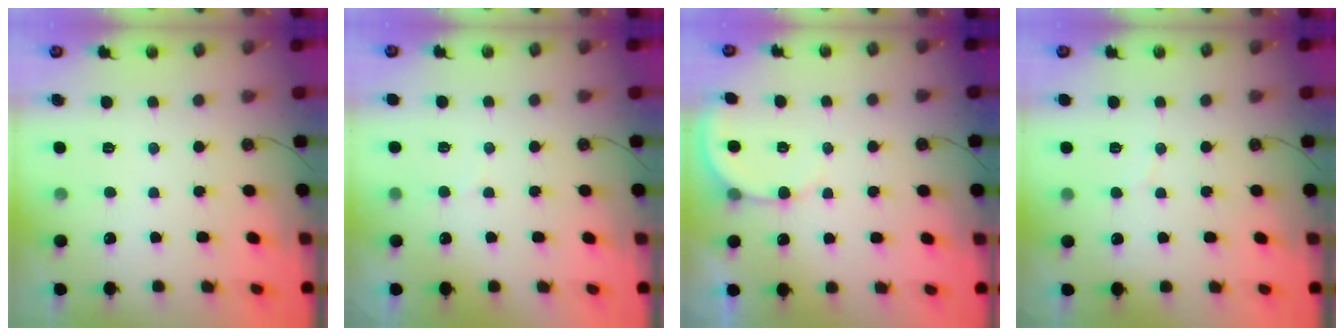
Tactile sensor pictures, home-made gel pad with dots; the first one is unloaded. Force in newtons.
{"total": 3.9, "press": 3.5, "slide": 1.7}
{"total": 4.4, "press": 4.3, "slide": 1.0}
{"total": 3.3, "press": 3.3, "slide": 0.3}